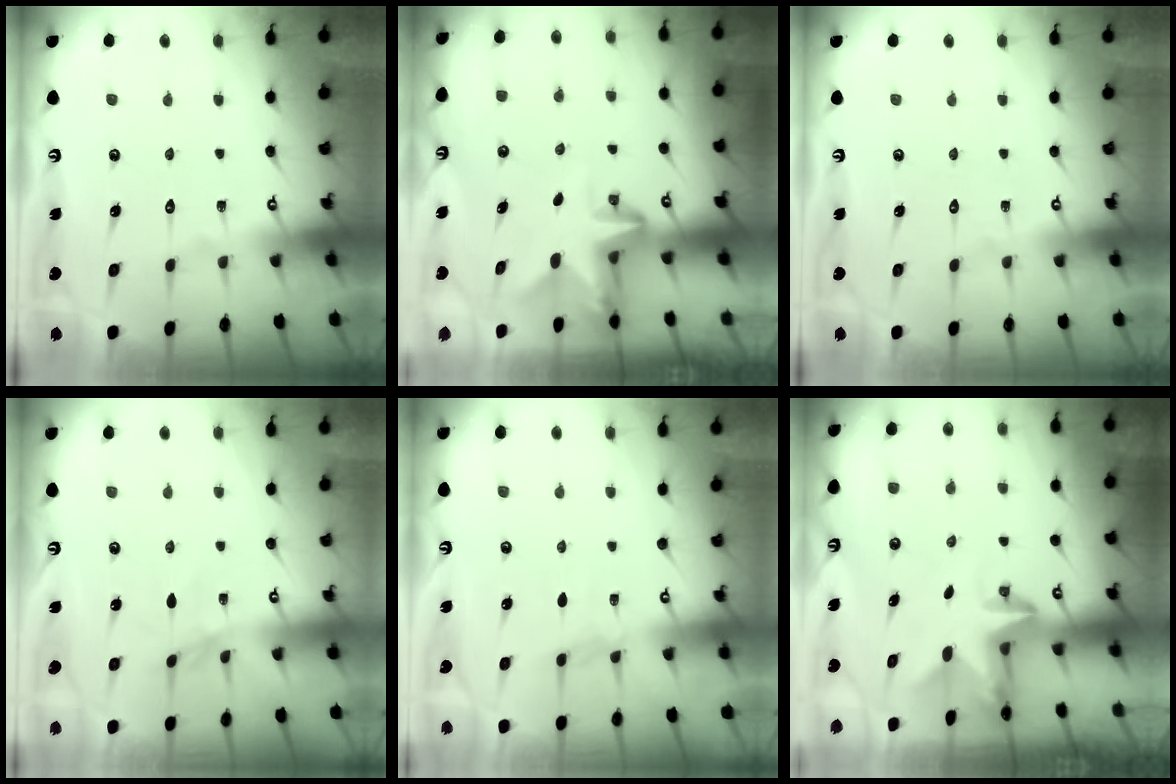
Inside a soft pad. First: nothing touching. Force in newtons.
{"total": 3.0, "press": 3.0, "slide": 0.3}
{"total": 0.0}
{"total": 2.6, "press": 2.5, "slide": 0.4}
{"total": 2.6, "press": 2.6, "slide": 0.4}
{"total": 2.4, "press": 2.3, "slide": 0.4}